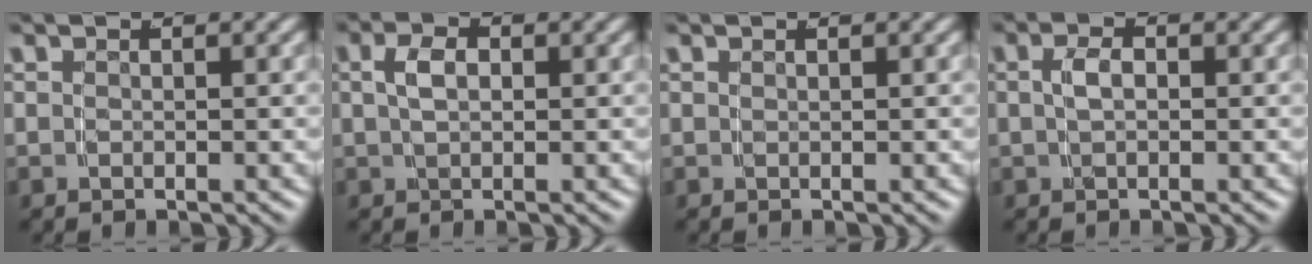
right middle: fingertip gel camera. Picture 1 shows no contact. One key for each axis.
{"total": 2.5, "fx": 0.6, "fy": 1.4, "fz": 1.9, "tx": -0.033, "ty": 0.004, "tz": 0.010}
{"total": 0.0}
{"total": 1.5, "fx": 0.3, "fy": 0.6, "fz": 1.3, "tx": -0.021, "ty": 0.007, "tz": 0.003}